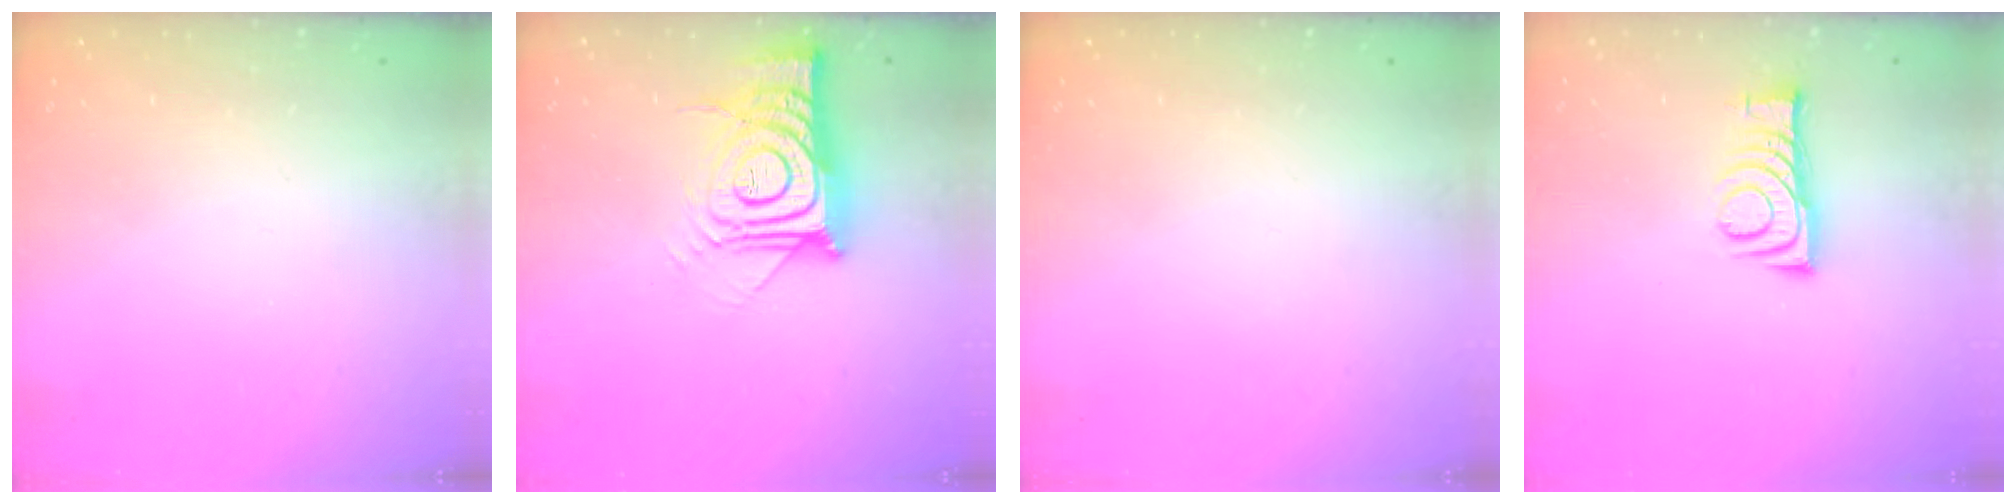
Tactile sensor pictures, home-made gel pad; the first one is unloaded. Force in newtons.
{"total": 15.3, "press": 15.2, "slide": 1.4}
{"total": 0.0}
{"total": 8.8, "press": 8.8, "slide": 0.3}